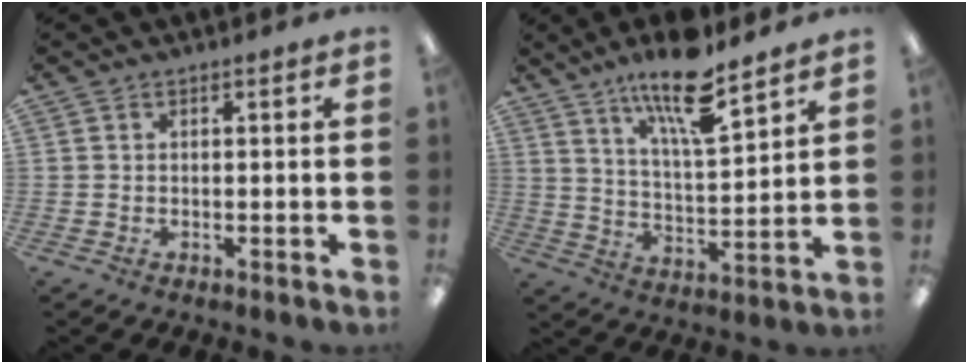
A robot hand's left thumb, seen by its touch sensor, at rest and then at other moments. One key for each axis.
{"total": 14.8, "fx": 11.0, "fy": 3.7, "fz": 9.2, "tx": -0.157, "ty": -0.062, "tz": 0.182}